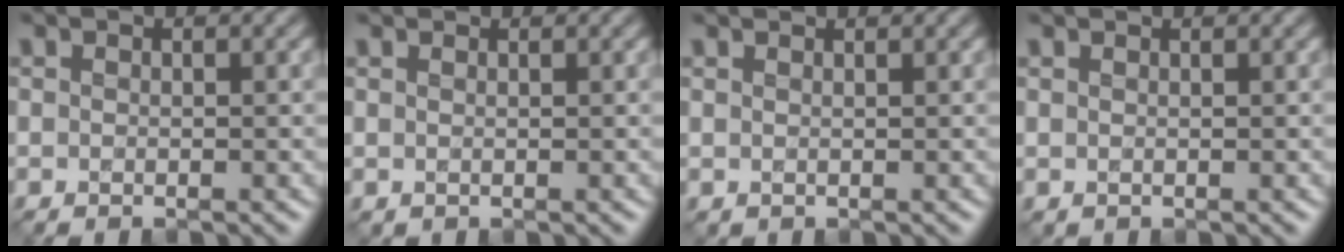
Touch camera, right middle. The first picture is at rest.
{"total": 1.4, "force": [1.4, 0.3, 0.0], "torque": [-0.002, -0.006, 0.012]}
{"total": 1.7, "force": [1.6, 0.3, 0.2], "torque": [0.002, -0.003, 0.009]}
{"total": 1.0, "force": [1.0, 0.1, -0.1], "torque": [-0.001, -0.004, 0.008]}